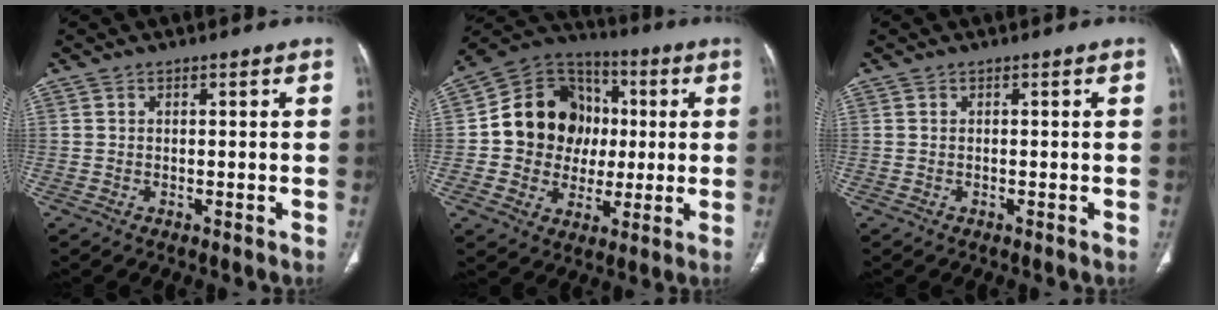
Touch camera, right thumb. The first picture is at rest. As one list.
[{"total": 17.4, "force": [1.0, 15.0, 8.6], "torque": [-0.099, 0.024, 0.019]}, {"total": 0.0}]